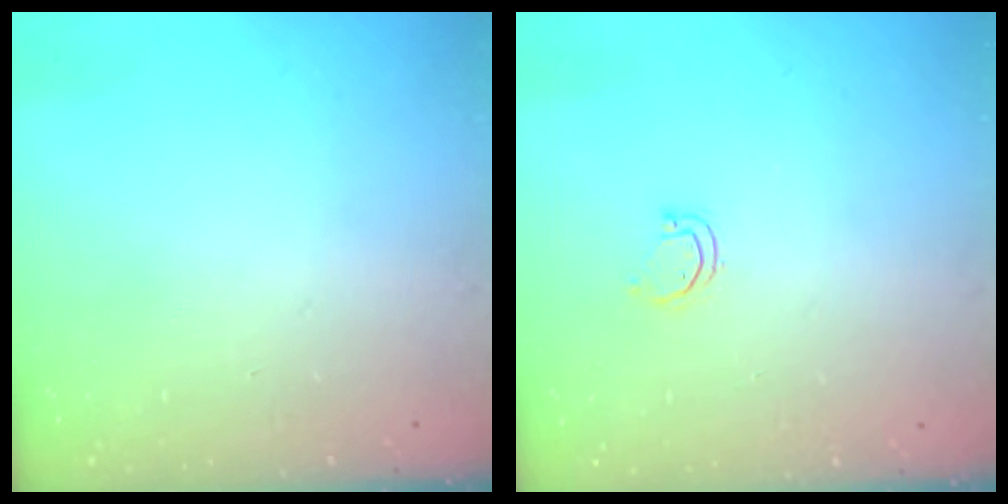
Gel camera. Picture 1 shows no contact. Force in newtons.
{"total": 3.0, "press": 3.0, "slide": 0.2}